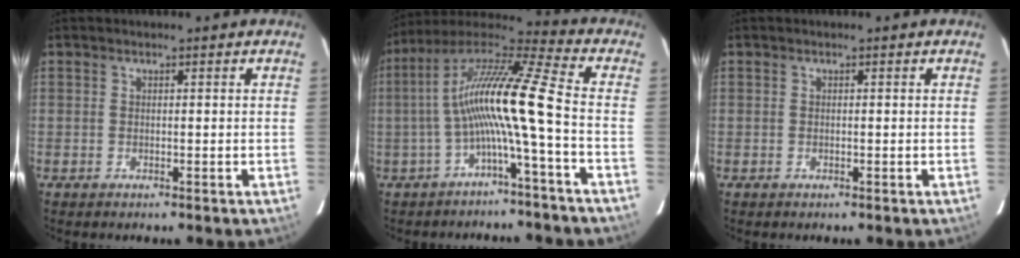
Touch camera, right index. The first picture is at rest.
{"total": 14.3, "force": [-3.1, -0.4, 14.0], "torque": [-0.260, 0.011, -0.062]}
{"total": 0.0}